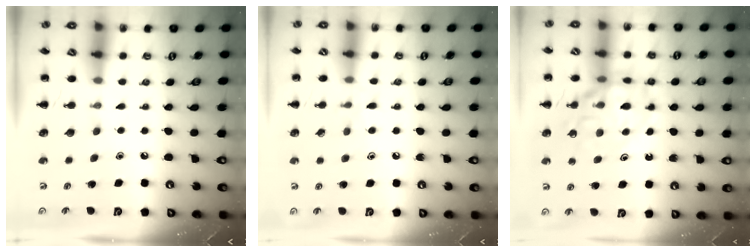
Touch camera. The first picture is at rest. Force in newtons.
{"total": 6.6, "press": 6.3, "slide": 1.9}
{"total": 14.2, "press": 14.0, "slide": 2.6}